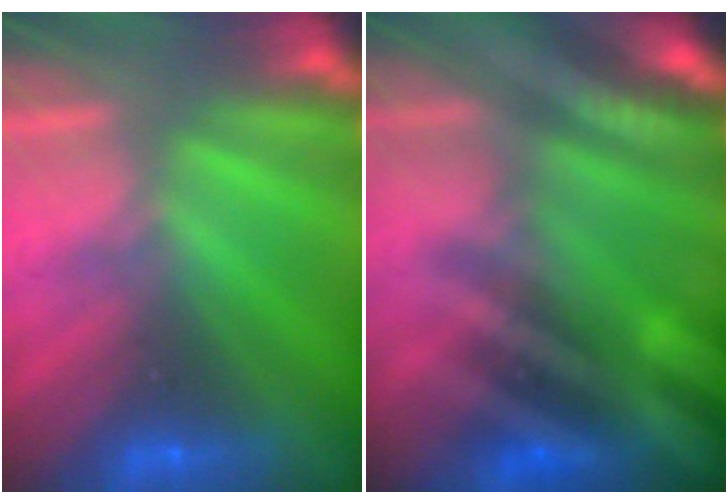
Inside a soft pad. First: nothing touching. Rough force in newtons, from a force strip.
{"total": 7.8}